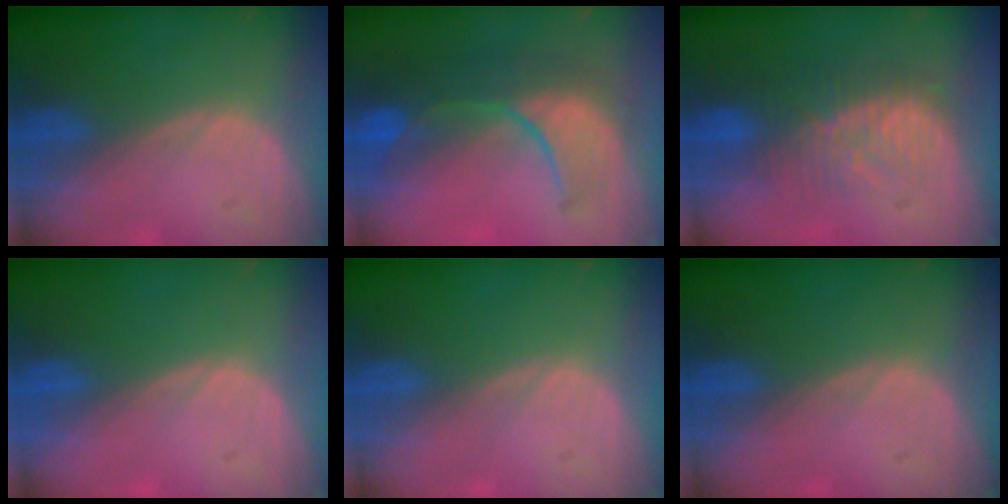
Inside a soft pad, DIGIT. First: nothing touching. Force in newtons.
{"total": 10.3, "press": 9.1, "slide": 4.8}
{"total": 8.2, "press": 8.0, "slide": 1.6}
{"total": 0.0}
{"total": 0.0}
{"total": 0.0}